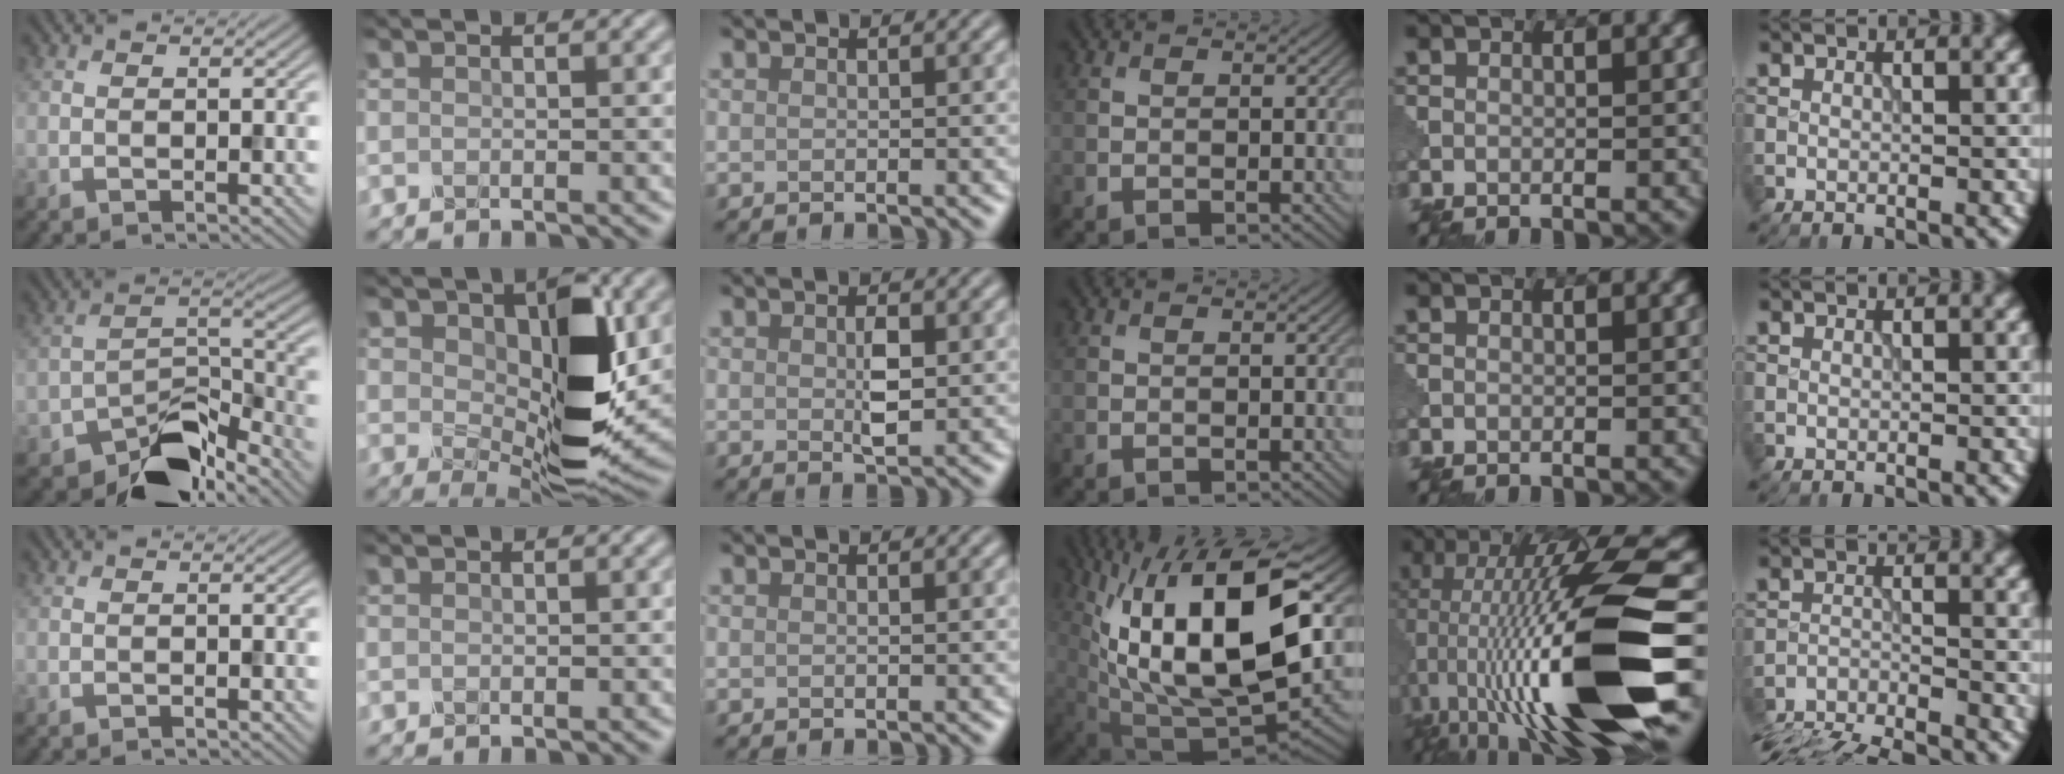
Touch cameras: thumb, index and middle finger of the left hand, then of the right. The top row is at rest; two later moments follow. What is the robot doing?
{"motion": "disassemble", "object": "pitcher"}